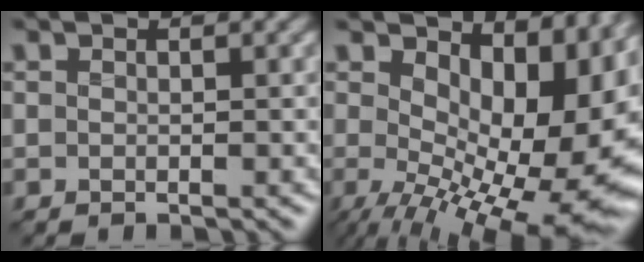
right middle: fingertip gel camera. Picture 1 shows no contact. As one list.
[{"total": 14.8, "force": [0.9, 7.1, 12.9], "torque": [-0.161, -0.015, 0.032]}]